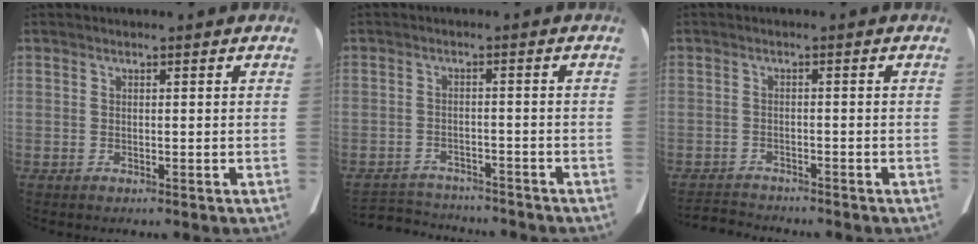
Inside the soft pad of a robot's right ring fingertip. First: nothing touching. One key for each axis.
{"total": 9.9, "fx": -9.5, "fy": 2.2, "fz": 1.9, "tx": -0.042, "ty": 0.008, "tz": -0.133}
{"total": 4.6, "fx": -4.6, "fy": 0.4, "fz": 0.5, "tx": -0.012, "ty": -0.016, "tz": -0.075}